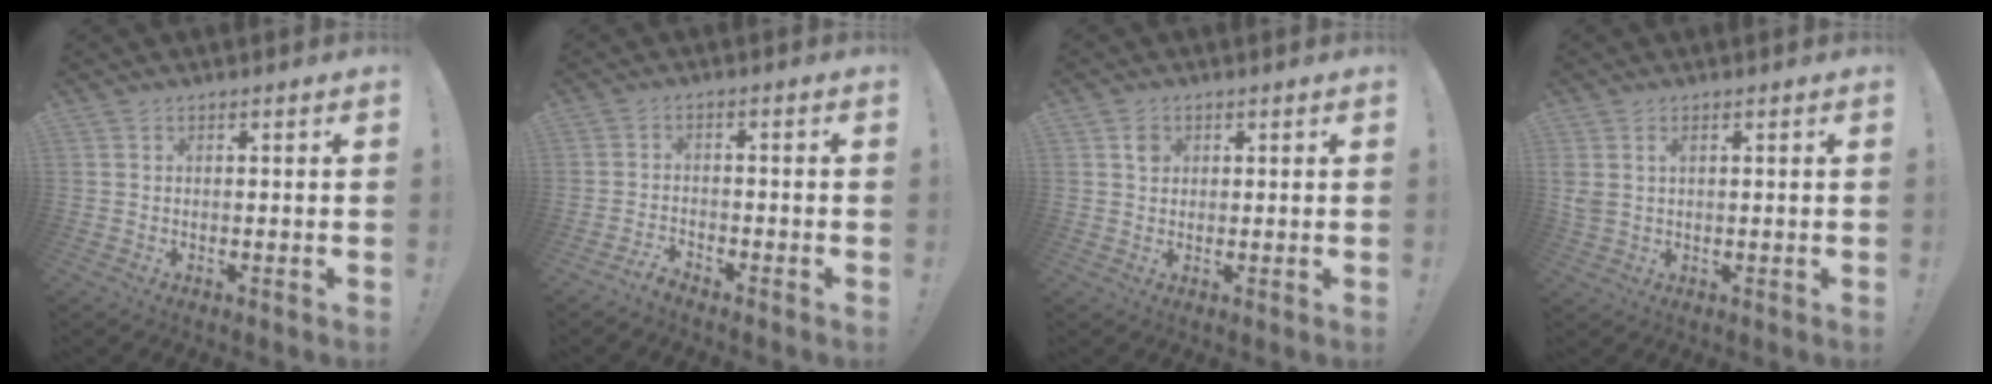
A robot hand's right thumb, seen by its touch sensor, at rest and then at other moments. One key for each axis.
{"total": 3.3, "fx": -3.1, "fy": 0.3, "fz": 0.9, "tx": -0.030, "ty": 0.007, "tz": -0.060}
{"total": 2.5, "fx": 0.9, "fy": 2.2, "fz": 0.7, "tx": 0.004, "ty": -0.004, "tz": 0.012}
{"total": 2.7, "fx": 1.2, "fy": 1.5, "fz": 2.0, "tx": -0.042, "ty": 0.002, "tz": 0.022}